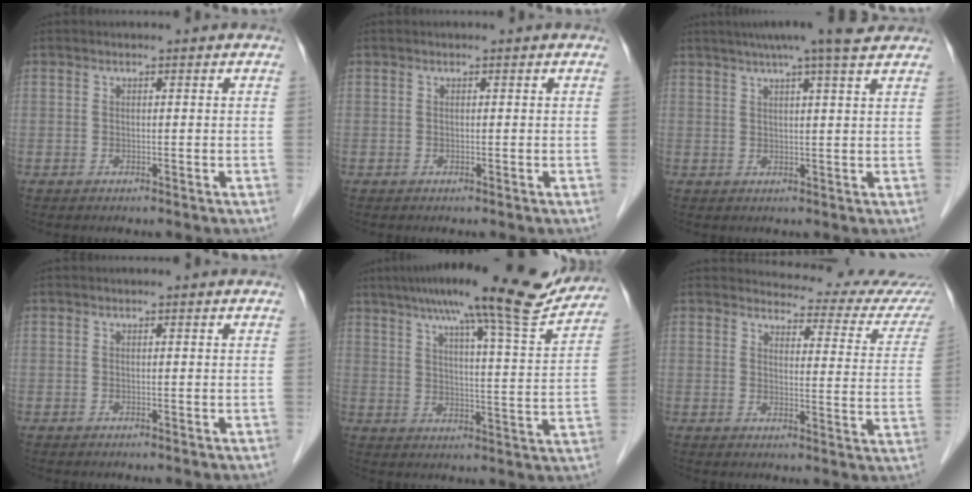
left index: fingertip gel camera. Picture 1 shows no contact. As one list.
[{"total": 0.0}, {"total": 10.6, "force": [8.7, -0.2, 6.0], "torque": [-0.093, 0.025, 0.106]}, {"total": 0.0}, {"total": 20.4, "force": [17.2, 0.9, 11.0], "torque": [-0.168, -0.004, 0.231]}, {"total": 15.4, "force": [15.0, 2.6, 2.5], "torque": [0.000, -0.068, 0.137]}]